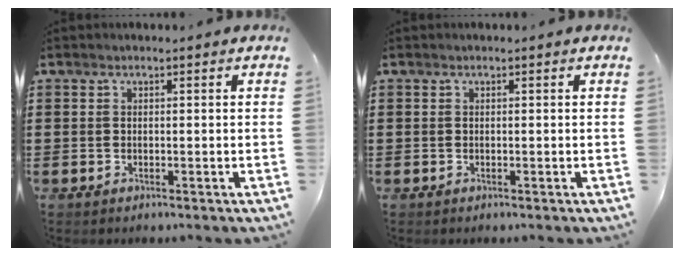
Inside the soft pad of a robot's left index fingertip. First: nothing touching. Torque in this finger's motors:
{"motor_torque": [0.00, 0.00, 0.00, -0.01]}